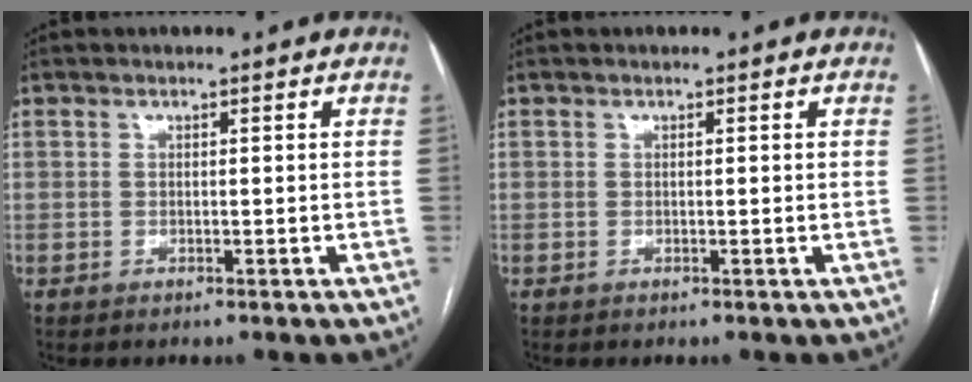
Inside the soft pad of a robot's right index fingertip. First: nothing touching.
{"total": 0.0}